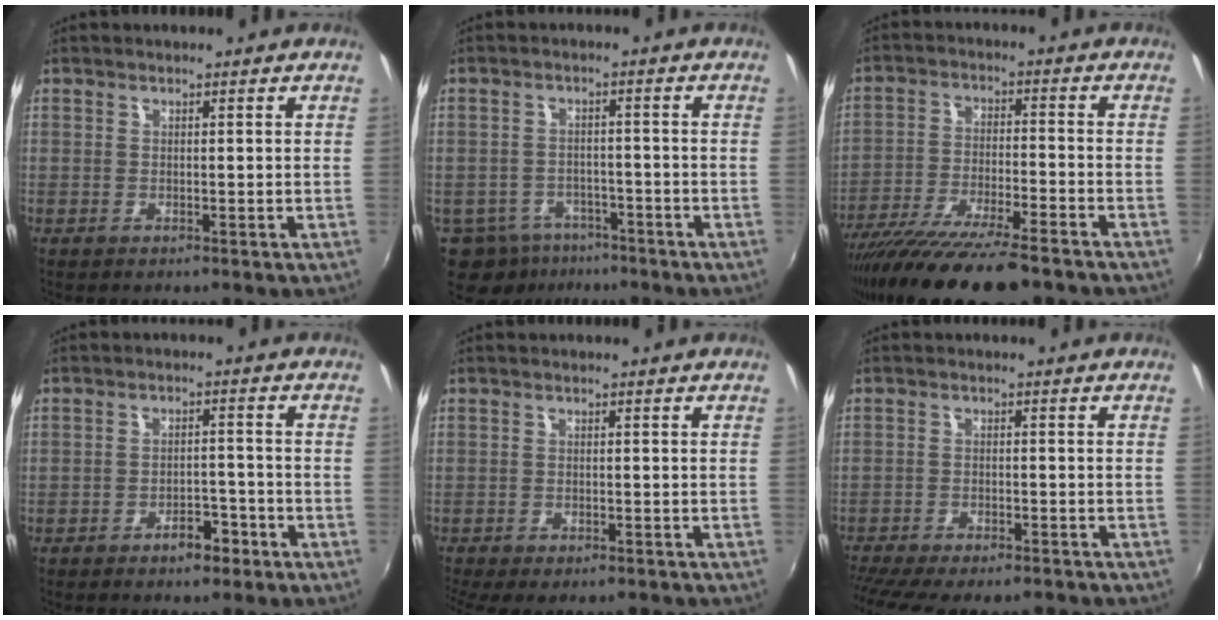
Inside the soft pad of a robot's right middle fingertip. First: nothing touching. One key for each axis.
{"total": 10.1, "fx": -6.6, "fy": 6.9, "fz": 3.2, "tx": -0.098, "ty": -0.001, "tz": -0.090}
{"total": 18.6, "fx": -14.9, "fy": 2.8, "fz": 10.7, "tx": -0.211, "ty": -0.051, "tz": -0.249}
{"total": 4.5, "fx": -3.2, "fy": 1.9, "fz": 2.5, "tx": -0.046, "ty": 0.007, "tz": -0.040}
{"total": 7.4, "fx": -6.0, "fy": 1.9, "fz": 3.9, "tx": -0.089, "ty": -0.031, "tz": -0.091}
{"total": 14.3, "fx": -12.2, "fy": 3.1, "fz": 6.8, "tx": -0.146, "ty": -0.042, "tz": -0.183}